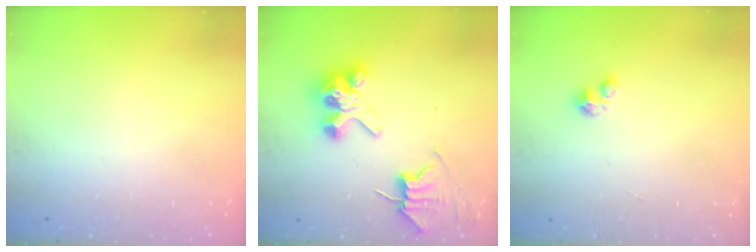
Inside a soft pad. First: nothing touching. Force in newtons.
{"total": 7.2, "press": 7.2, "slide": 0.6}
{"total": 2.5, "press": 2.5, "slide": 0.3}